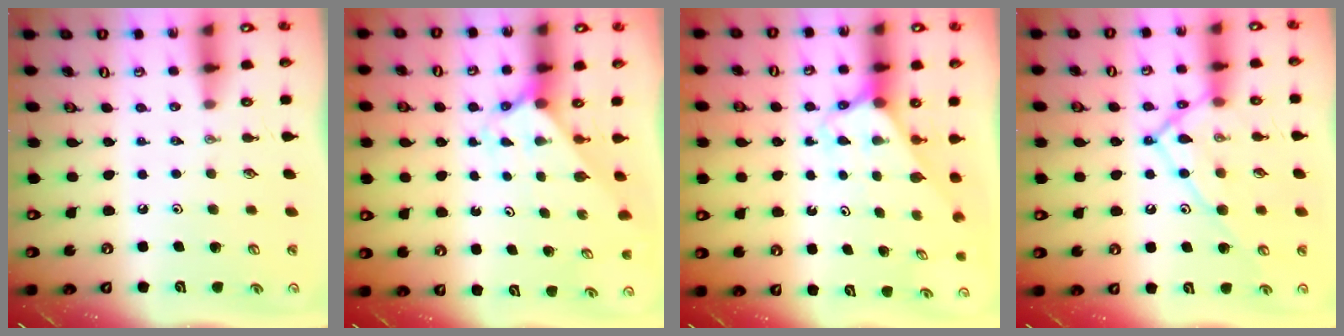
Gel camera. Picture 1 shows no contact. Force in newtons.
{"total": 2.1, "press": 2.1, "slide": 0.1}
{"total": 2.7, "press": 2.7, "slide": 0.1}
{"total": 13.5, "press": 13.4, "slide": 1.0}